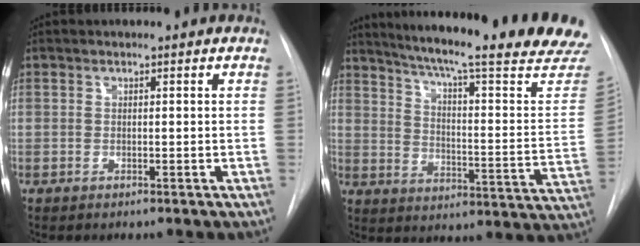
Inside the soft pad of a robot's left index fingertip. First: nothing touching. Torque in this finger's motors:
{"motor_torque": [0.08, -0.38, 0.00, 0.00]}